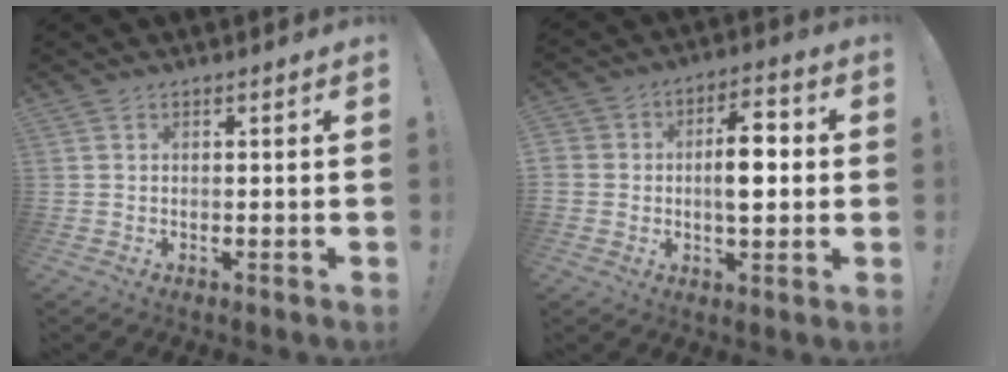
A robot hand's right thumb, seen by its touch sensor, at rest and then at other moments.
{"total": 10.3, "force": [-1.0, 6.9, 7.6], "torque": [-0.119, 0.021, -0.018]}